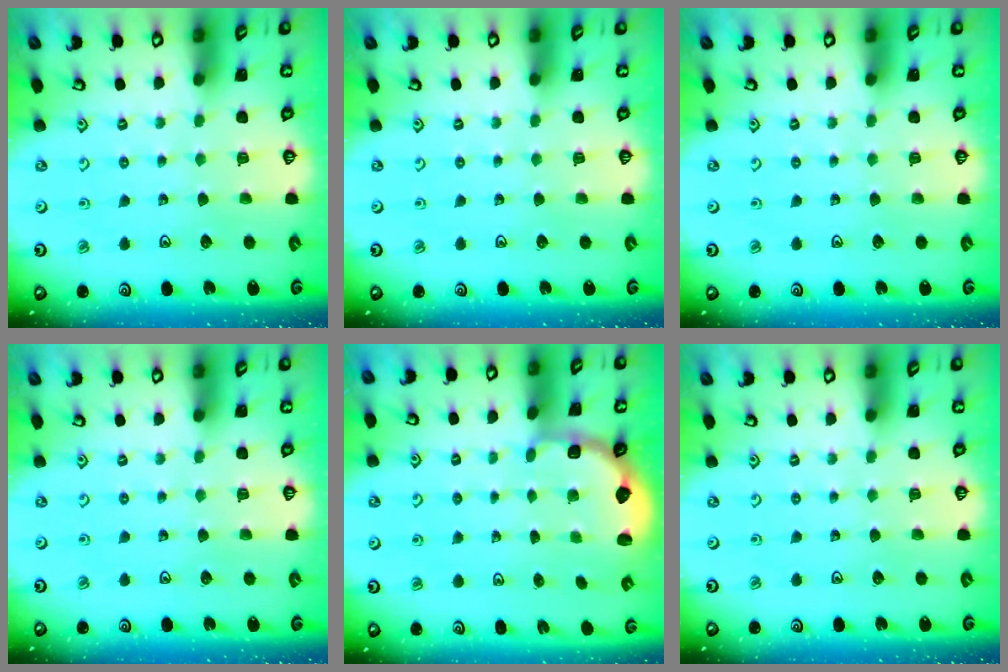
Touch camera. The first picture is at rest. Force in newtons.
{"total": 0.0}
{"total": 0.0}
{"total": 0.0}
{"total": 2.7, "press": 2.3, "slide": 1.5}
{"total": 0.0}